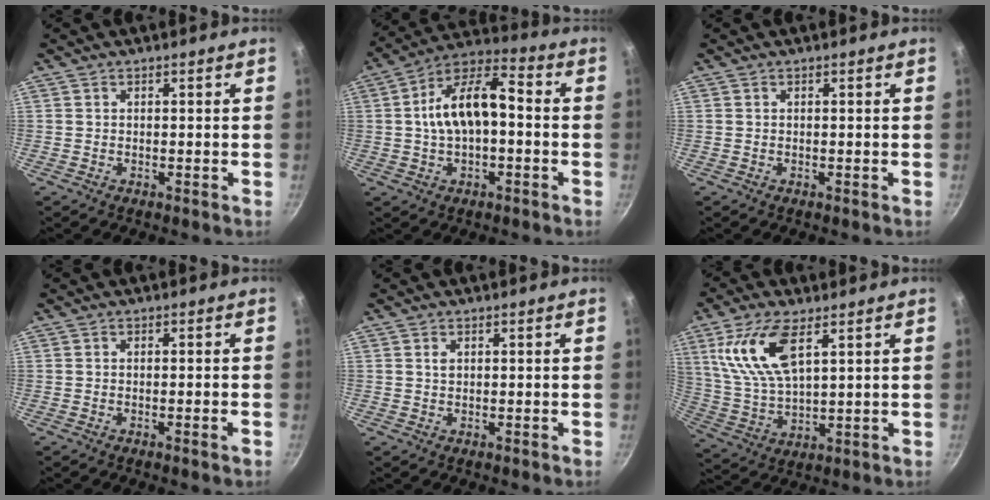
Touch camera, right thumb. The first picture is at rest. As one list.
[{"total": 13.8, "force": [-0.1, 7.1, 11.8], "torque": [-0.188, 0.047, -0.015]}, {"total": 0.0}, {"total": 1.2, "force": [-0.6, 0.1, 1.0], "torque": [-0.022, 0.006, -0.011]}, {"total": 1.1, "force": [0.4, 0.8, 0.7], "torque": [-0.009, 0.000, 0.007]}, {"total": 13.4, "force": [5.8, 5.7, 10.7], "torque": [-0.209, -0.016, 0.125]}]